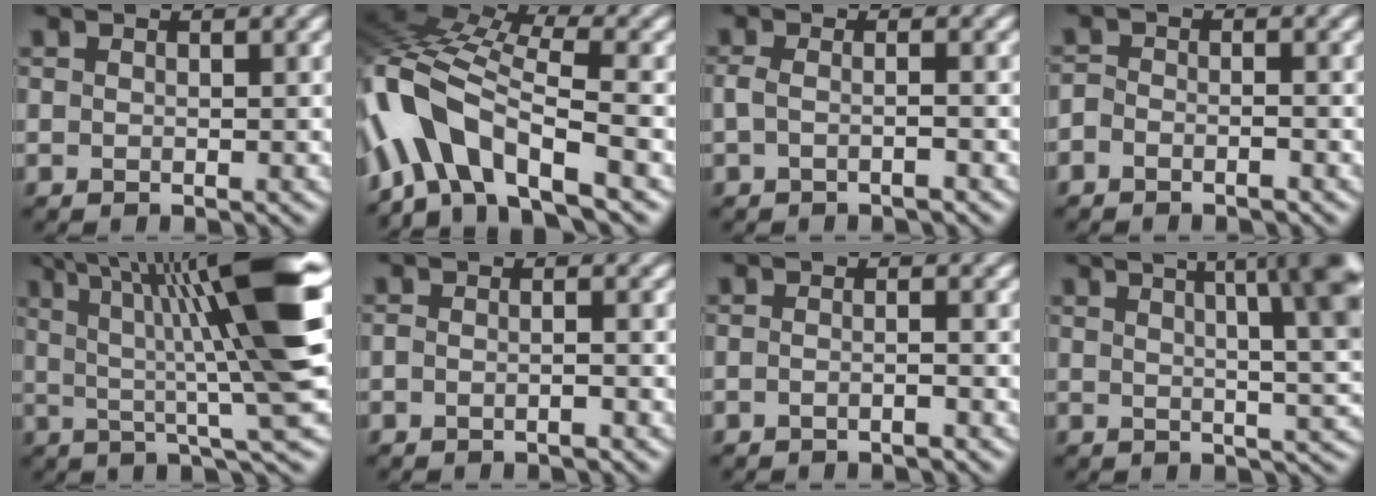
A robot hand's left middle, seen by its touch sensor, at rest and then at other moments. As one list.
[{"total": 11.7, "force": [-5.0, 5.3, 9.2], "torque": [-0.169, 0.013, -0.098]}, {"total": 1.6, "force": [-0.7, 0.4, 1.4], "torque": [-0.029, -0.005, -0.020]}, {"total": 1.8, "force": [-1.4, 0.8, 0.7], "torque": [-0.001, 0.005, -0.033]}, {"total": 13.4, "force": [2.9, 1.9, 12.9], "torque": [-0.183, 0.016, 0.043]}, {"total": 1.2, "force": [-0.8, 0.3, 0.8], "torque": [-0.015, -0.003, -0.018]}, {"total": 1.4, "force": [-0.9, 0.4, 1.0], "torque": [-0.012, -0.004, -0.022]}, {"total": 10.5, "force": [4.6, 2.9, 9.0], "torque": [-0.080, 0.036, 0.044]}]